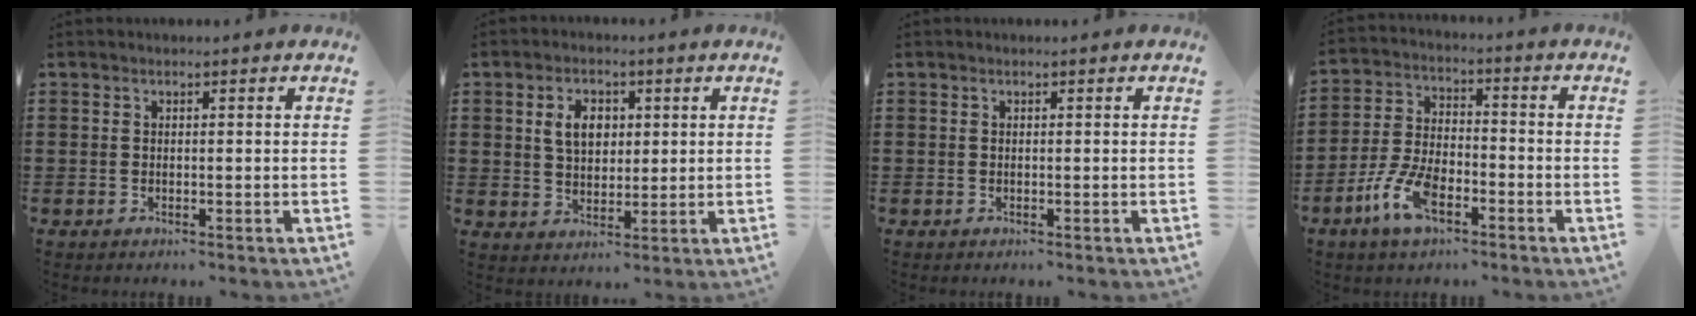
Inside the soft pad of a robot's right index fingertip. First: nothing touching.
{"total": 5.1, "force": [1.3, 3.6, 3.4], "torque": [-0.070, 0.011, 0.019]}
{"total": 0.0}
{"total": 8.0, "force": [-4.2, 3.6, 5.8], "torque": [-0.149, -0.006, -0.084]}